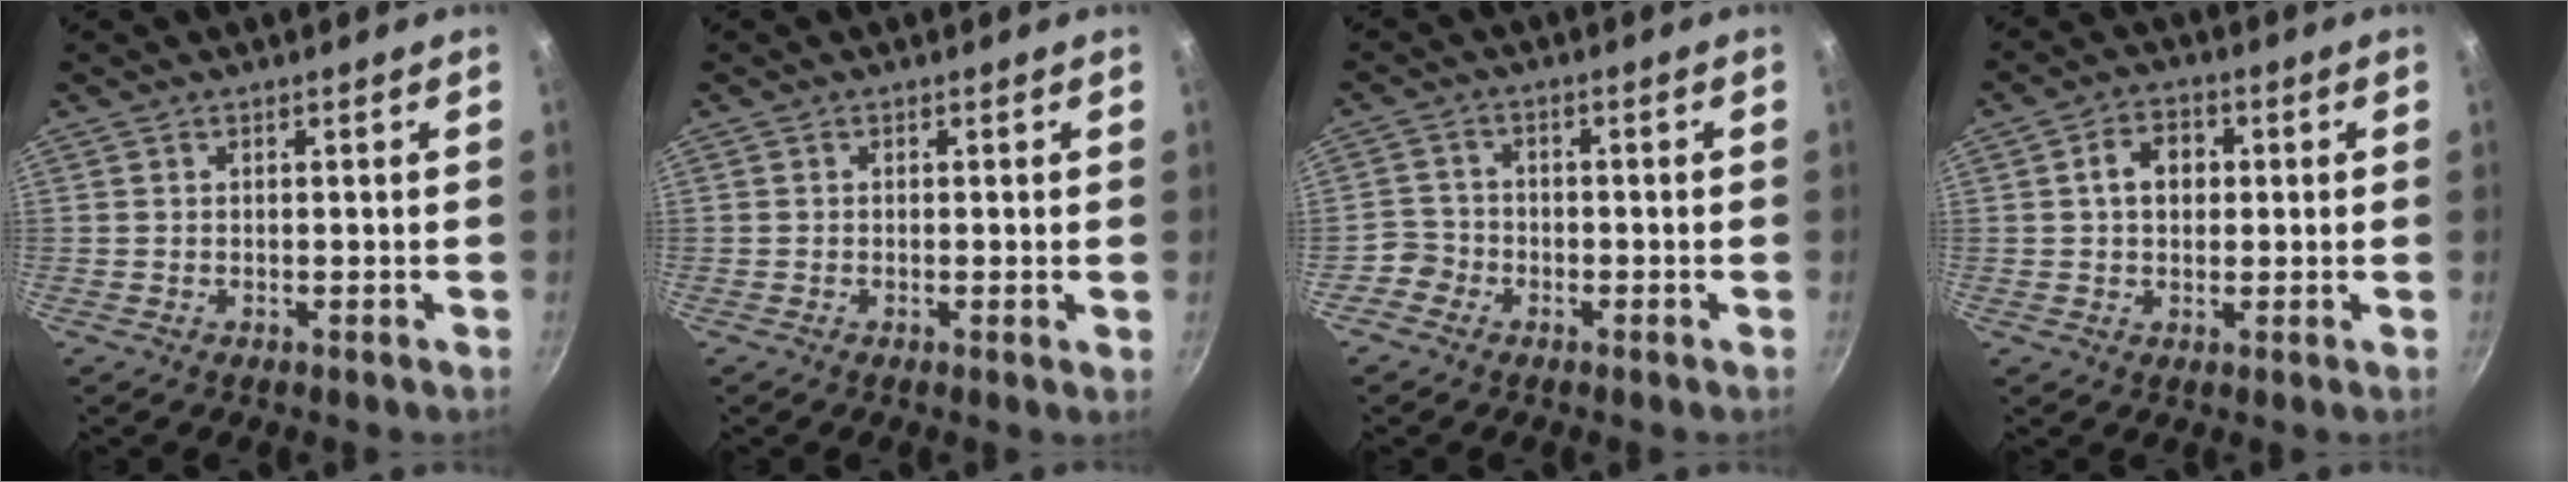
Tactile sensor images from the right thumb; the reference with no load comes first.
{"total": 0.8, "force": [-0.1, 0.0, 0.8], "torque": [-0.012, -0.004, -0.005]}
{"total": 3.4, "force": [-2.0, 2.8, 0.3], "torque": [0.011, 0.026, -0.043]}
{"total": 6.2, "force": [0.9, 4.7, 3.9], "torque": [-0.041, 0.012, 0.007]}